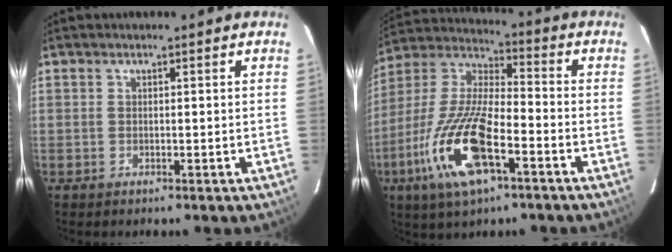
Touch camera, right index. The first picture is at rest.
{"total": 19.0, "force": [-8.3, 6.4, 15.9], "torque": [-0.339, -0.024, -0.166]}